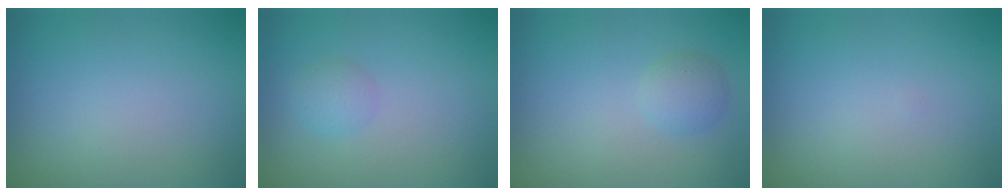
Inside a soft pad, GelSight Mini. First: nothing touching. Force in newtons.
{"total": 1.3, "press": 1.3, "slide": 0.1}
{"total": 1.7, "press": 1.7, "slide": 0.0}
{"total": 0.0}